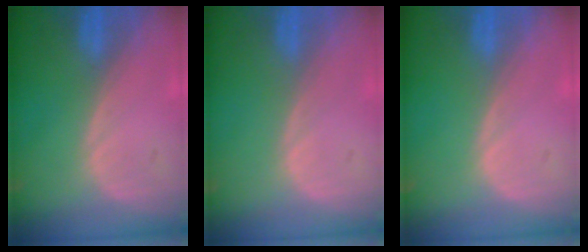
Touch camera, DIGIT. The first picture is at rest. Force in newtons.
{"total": 0.0}
{"total": 0.0}